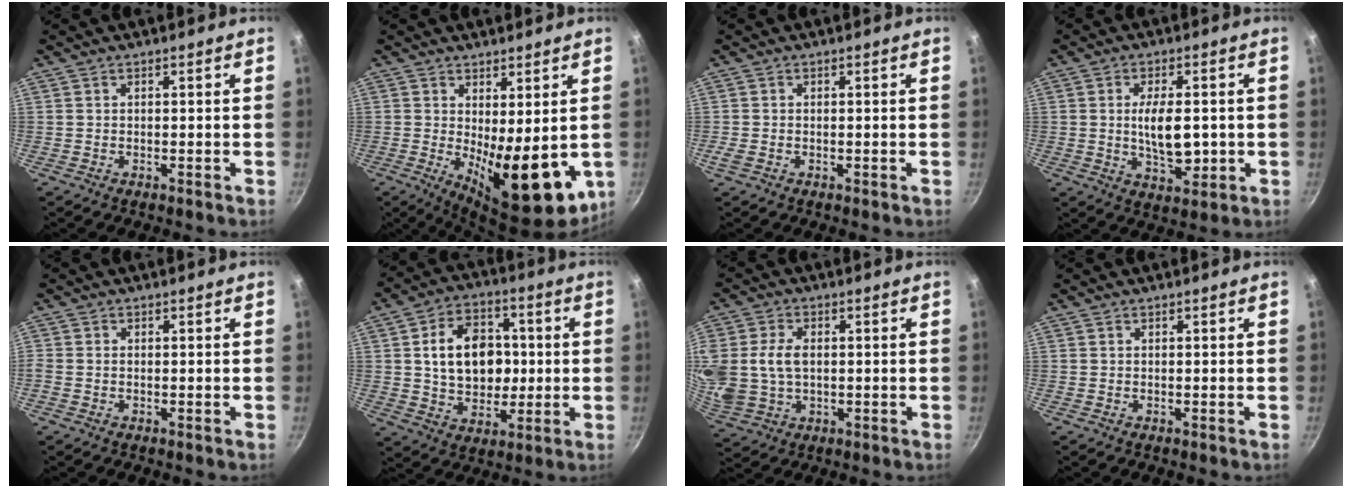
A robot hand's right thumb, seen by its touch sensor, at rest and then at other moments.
{"total": 13.4, "force": [-0.7, 5.2, 12.3], "torque": [-0.146, -0.021, 0.006]}
{"total": 1.4, "force": [-0.4, 1.0, 0.9], "torque": [-0.018, 0.001, -0.009]}
{"total": 9.1, "force": [-0.2, 4.6, 7.8], "torque": [-0.113, -0.005, 0.003]}
{"total": 0.7, "force": [-0.2, 0.6, 0.4], "torque": [-0.008, 0.002, -0.007]}
{"total": 15.0, "force": [1.3, 11.3, 9.8], "torque": [-0.116, 0.016, 0.025]}
{"total": 13.6, "force": [1.2, 10.0, 9.1], "torque": [-0.199, 0.007, 0.029]}
{"total": 0.0}